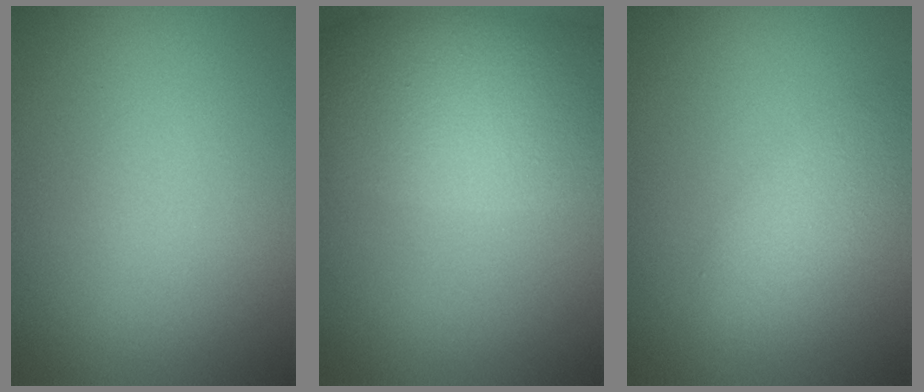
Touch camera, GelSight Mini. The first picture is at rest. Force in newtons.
{"total": 8.4, "press": 8.4, "slide": 0.3}
{"total": 3.2, "press": 3.2, "slide": 0.2}